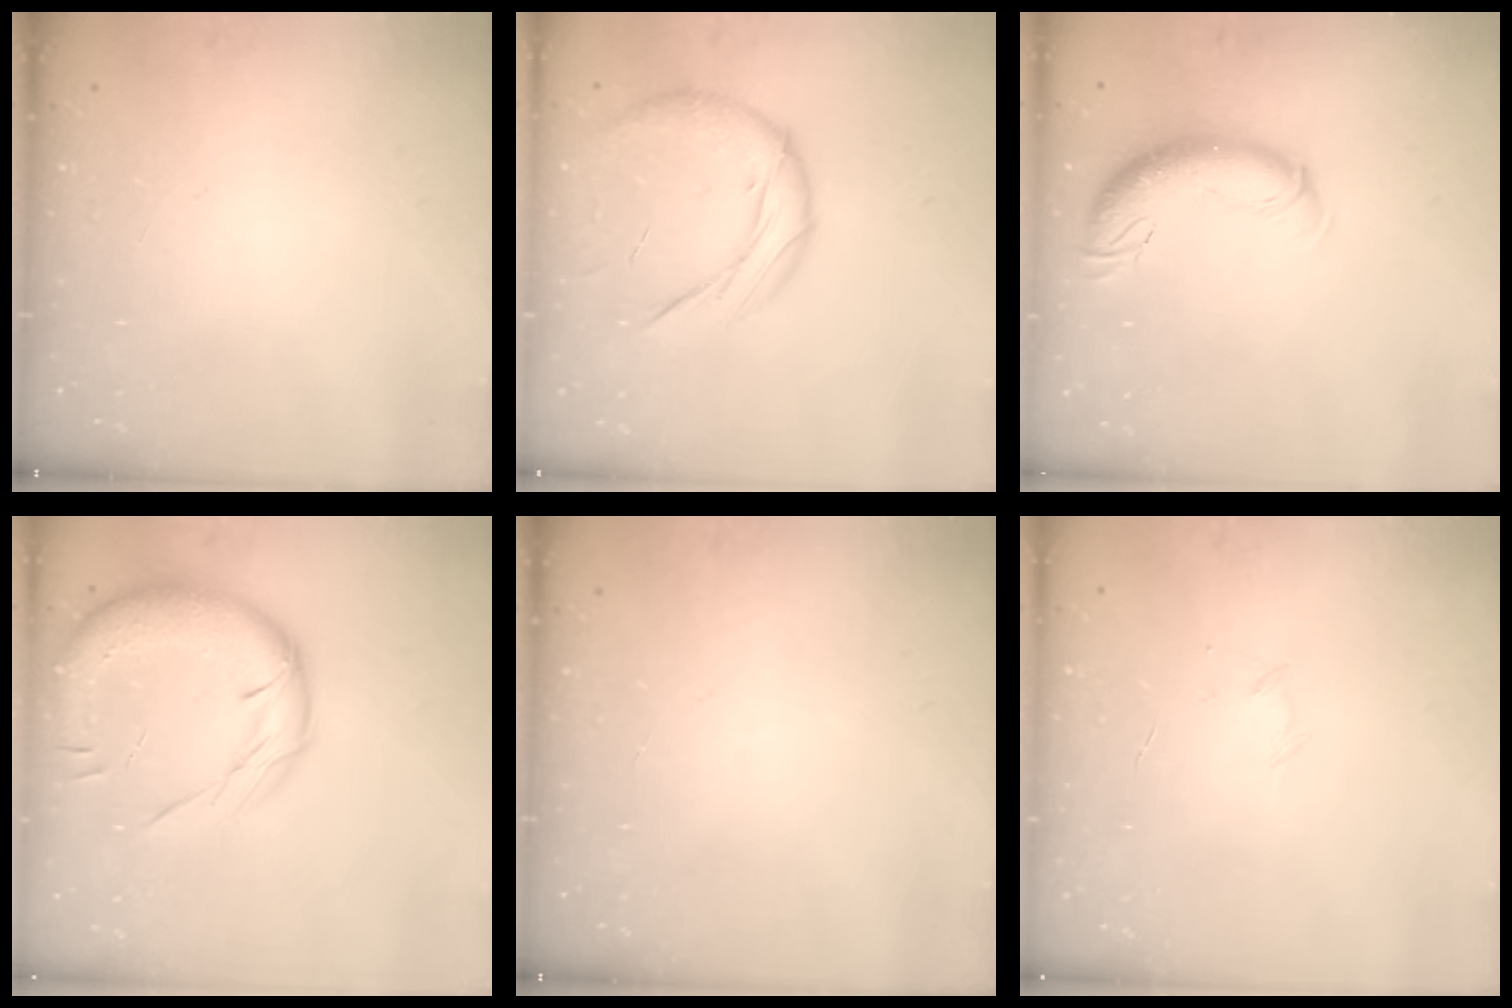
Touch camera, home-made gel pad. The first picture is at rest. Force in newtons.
{"total": 12.7, "press": 12.6, "slide": 1.8}
{"total": 10.9, "press": 10.6, "slide": 2.5}
{"total": 16.4, "press": 16.2, "slide": 2.5}
{"total": 0.0}
{"total": 4.4, "press": 4.3, "slide": 1.1}